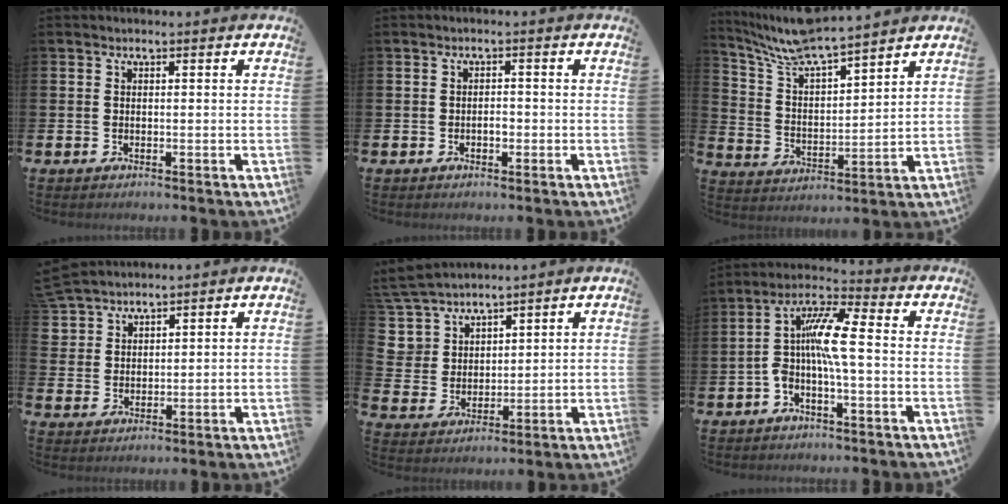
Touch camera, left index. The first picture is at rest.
{"total": 1.4, "force": [-0.5, 0.8, 1.0], "torque": [-0.010, -0.001, -0.011]}
{"total": 7.8, "force": [7.5, 0.4, 2.3], "torque": [-0.071, -0.051, 0.132]}
{"total": 4.5, "force": [4.3, 1.1, -0.1], "torque": [-0.012, -0.019, 0.082]}
{"total": 6.6, "force": [5.9, 3.1, 0.2], "torque": [-0.047, -0.027, 0.111]}
{"total": 7.4, "force": [-0.7, 1.4, 7.2], "torque": [-0.159, -0.015, -0.026]}